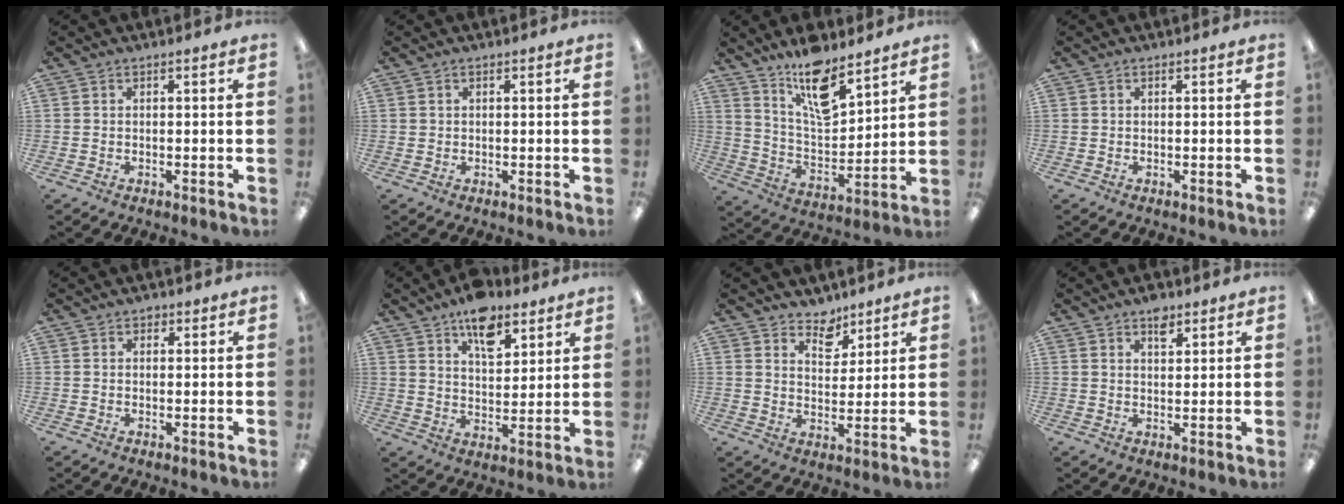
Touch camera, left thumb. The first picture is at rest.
{"total": 0.5, "force": [0.3, 0.4, -0.1], "torque": [0.001, 0.004, 0.004]}
{"total": 14.4, "force": [10.8, 5.1, 8.0], "torque": [-0.138, -0.063, 0.188]}
{"total": 0.0}
{"total": 1.3, "force": [0.7, 1.0, 0.5], "torque": [-0.001, 0.000, 0.010]}
{"total": 11.3, "force": [7.6, 5.7, 6.1], "torque": [-0.083, -0.033, 0.133]}
{"total": 6.1, "force": [5.1, 3.2, 1.0], "torque": [0.000, -0.038, 0.089]}
{"total": 4.4, "force": [3.0, 2.2, 2.2], "torque": [-0.018, -0.015, 0.048]}